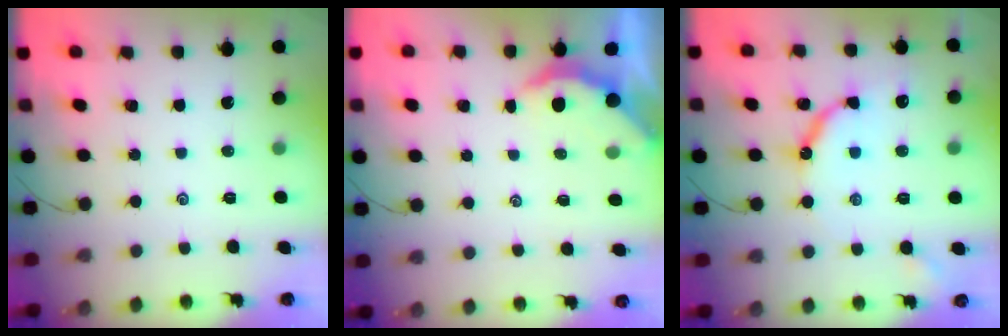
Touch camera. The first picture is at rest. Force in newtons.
{"total": 2.3, "press": 2.3, "slide": 0.2}
{"total": 10.8, "press": 10.8, "slide": 1.1}